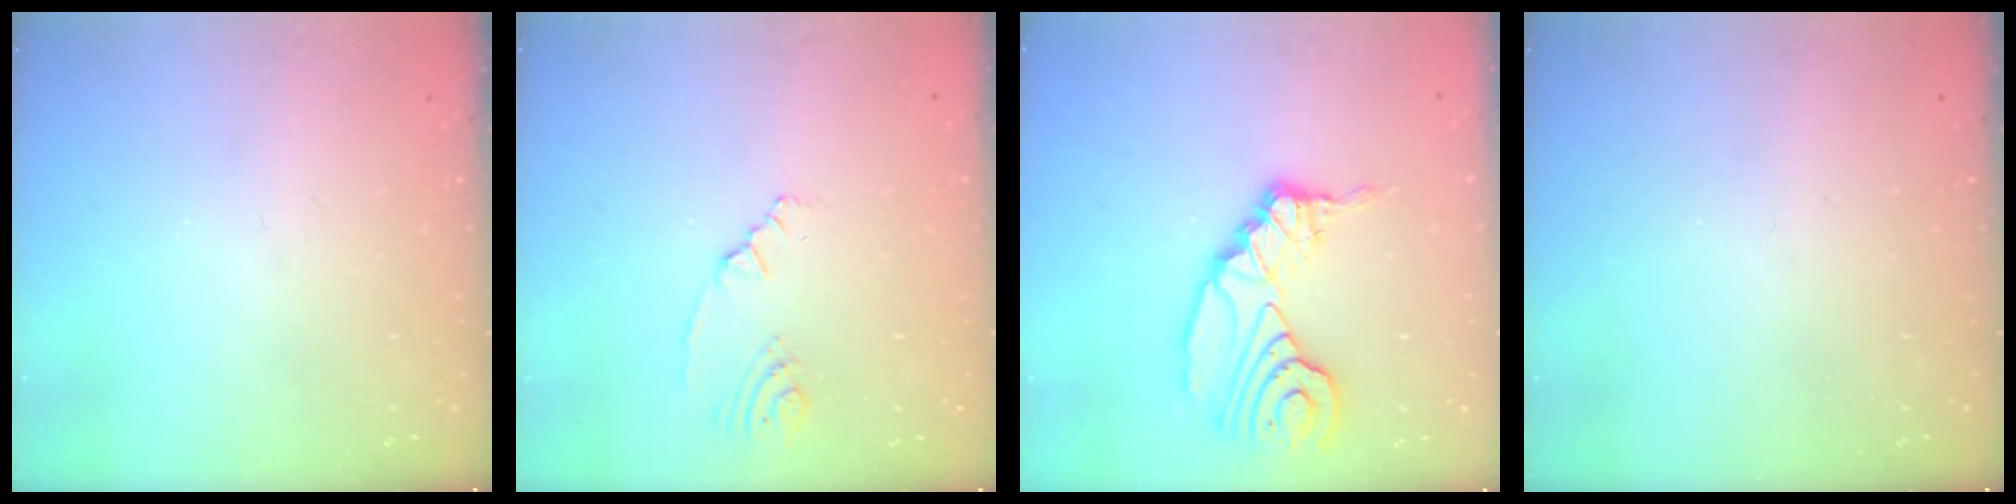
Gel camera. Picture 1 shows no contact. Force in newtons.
{"total": 2.5, "press": 2.2, "slide": 1.1}
{"total": 13.7, "press": 13.6, "slide": 1.6}
{"total": 0.0}